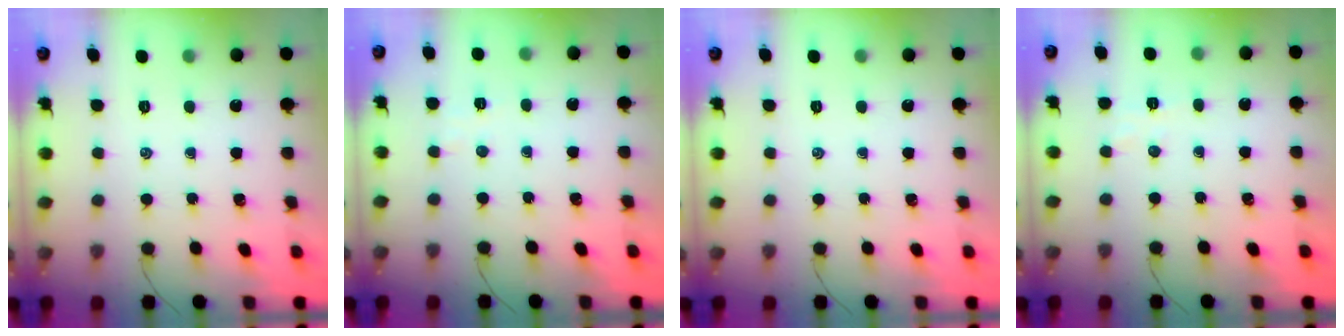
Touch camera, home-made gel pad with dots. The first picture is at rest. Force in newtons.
{"total": 3.1, "press": 2.9, "slide": 0.9}
{"total": 0.0}
{"total": 2.9, "press": 2.9, "slide": 0.7}